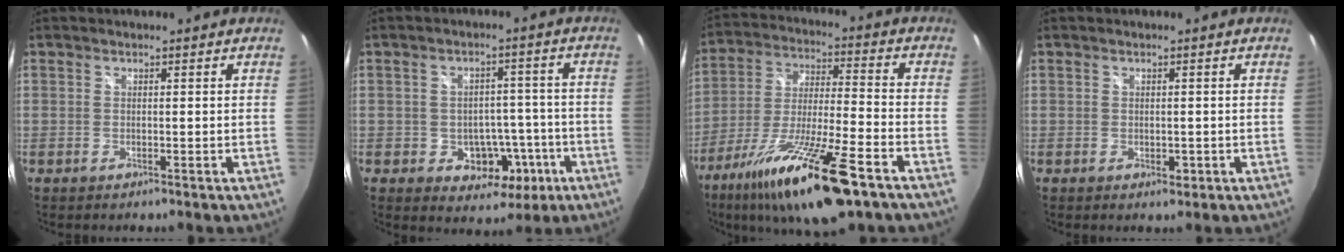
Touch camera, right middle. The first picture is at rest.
{"total": 8.9, "force": [-3.4, 7.1, 4.3], "torque": [-0.069, 0.020, -0.027]}
{"total": 20.9, "force": [-13.2, 3.6, 15.8], "torque": [-0.303, -0.047, -0.232]}
{"total": 1.5, "force": [-0.4, 1.1, 1.0], "torque": [-0.012, -0.003, -0.005]}